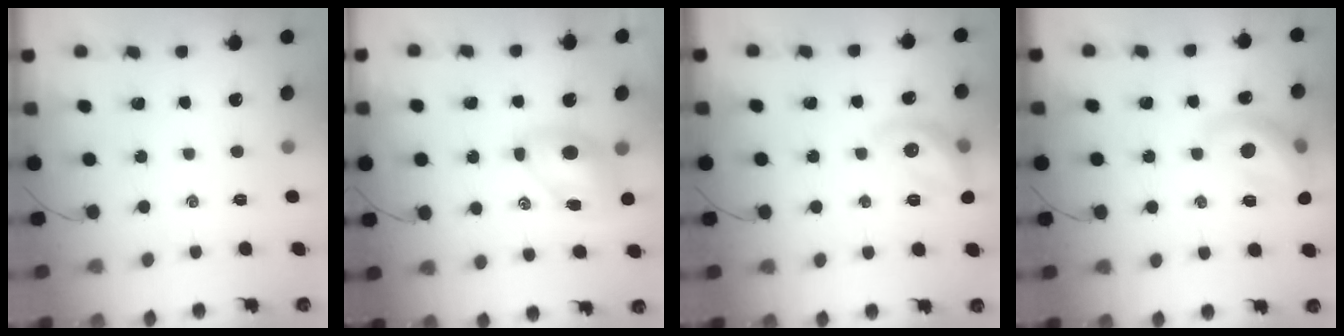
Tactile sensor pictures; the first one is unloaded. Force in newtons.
{"total": 8.4, "press": 8.2, "slide": 1.8}
{"total": 12.7, "press": 12.7, "slide": 0.9}
{"total": 14.6, "press": 14.4, "slide": 2.1}